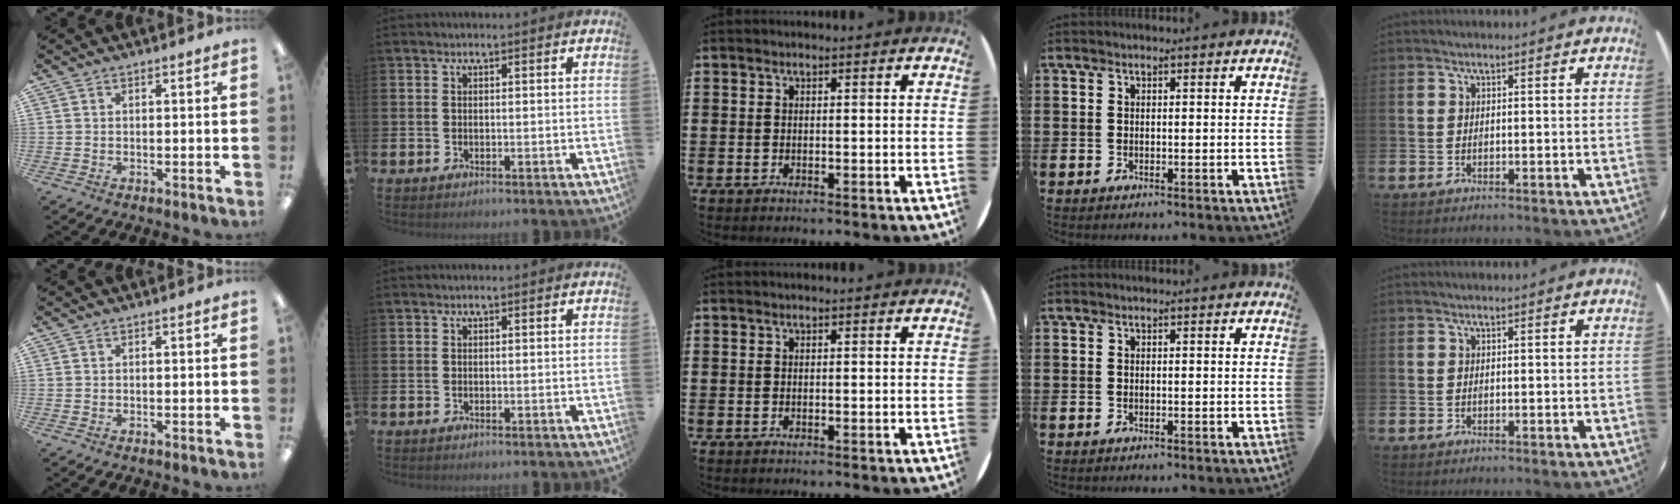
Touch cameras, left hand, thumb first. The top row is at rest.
{}